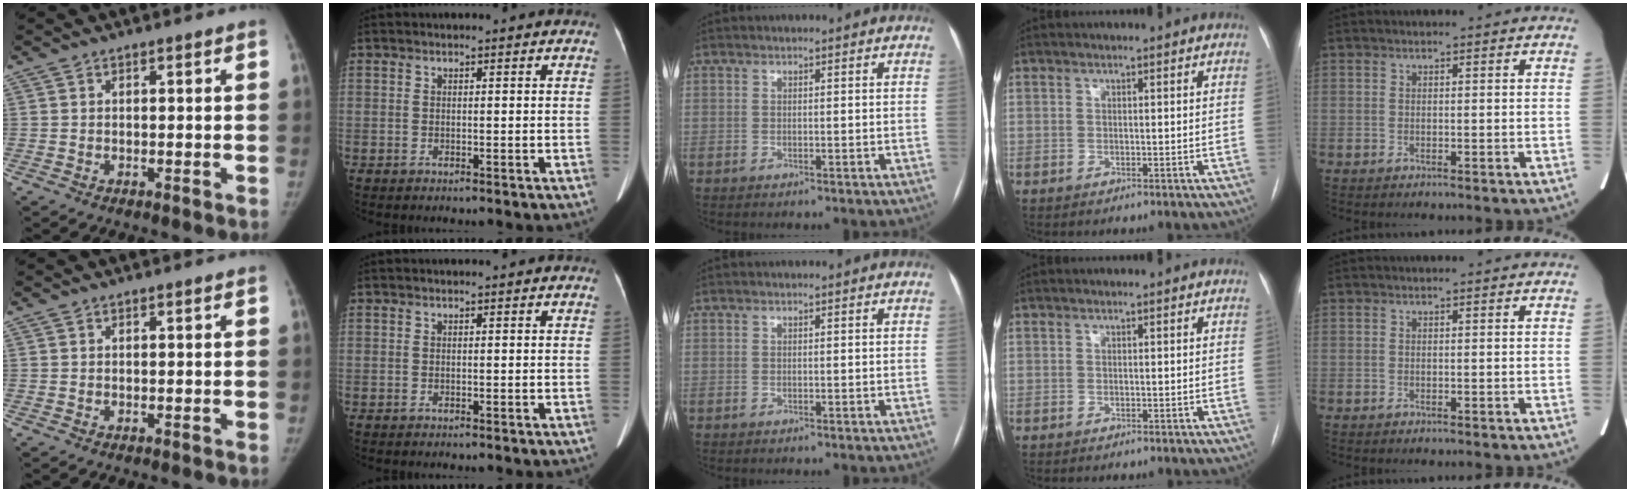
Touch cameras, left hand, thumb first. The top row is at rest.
{}